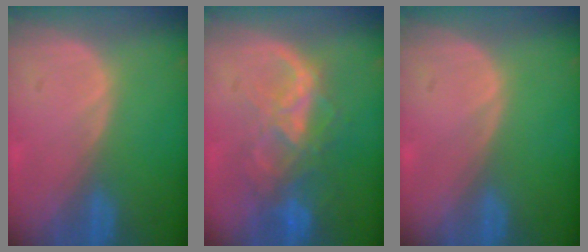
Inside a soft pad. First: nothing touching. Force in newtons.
{"total": 8.9, "press": 7.5, "slide": 4.8}
{"total": 0.0}